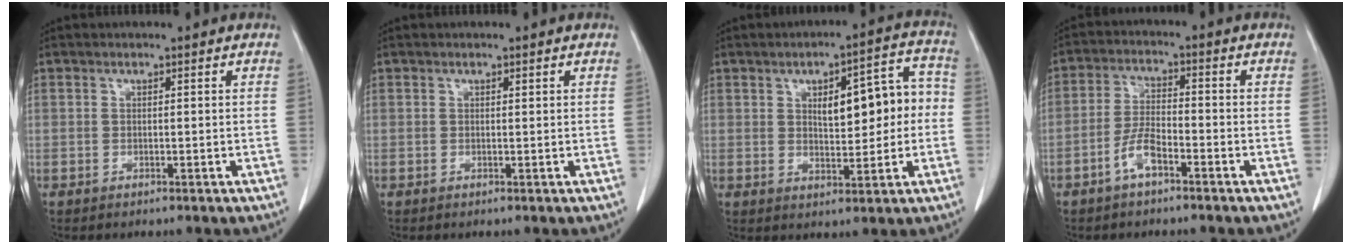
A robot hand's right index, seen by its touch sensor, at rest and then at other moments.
{"total": 0.0}
{"total": 10.4, "force": [0.9, 4.0, 9.6], "torque": [-0.123, 0.037, 0.019]}
{"total": 4.9, "force": [-3.0, 1.3, 3.7], "torque": [-0.079, 0.007, -0.059]}